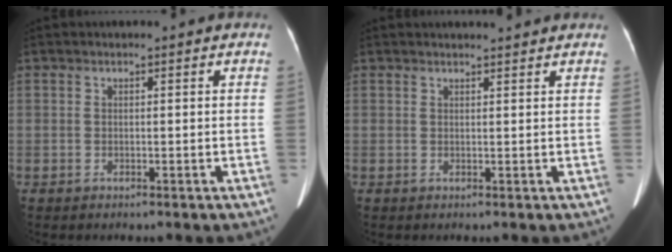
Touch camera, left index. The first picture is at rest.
{"total": 3.5, "force": [3.4, 0.0, 0.9], "torque": [-0.013, 0.017, 0.042]}